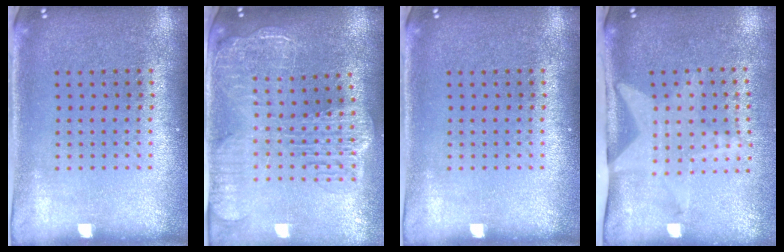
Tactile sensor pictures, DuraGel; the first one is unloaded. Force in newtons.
{"total": 2.9, "press": 2.4, "slide": 1.7}
{"total": 0.0}
{"total": 2.1, "press": 1.5, "slide": 1.4}